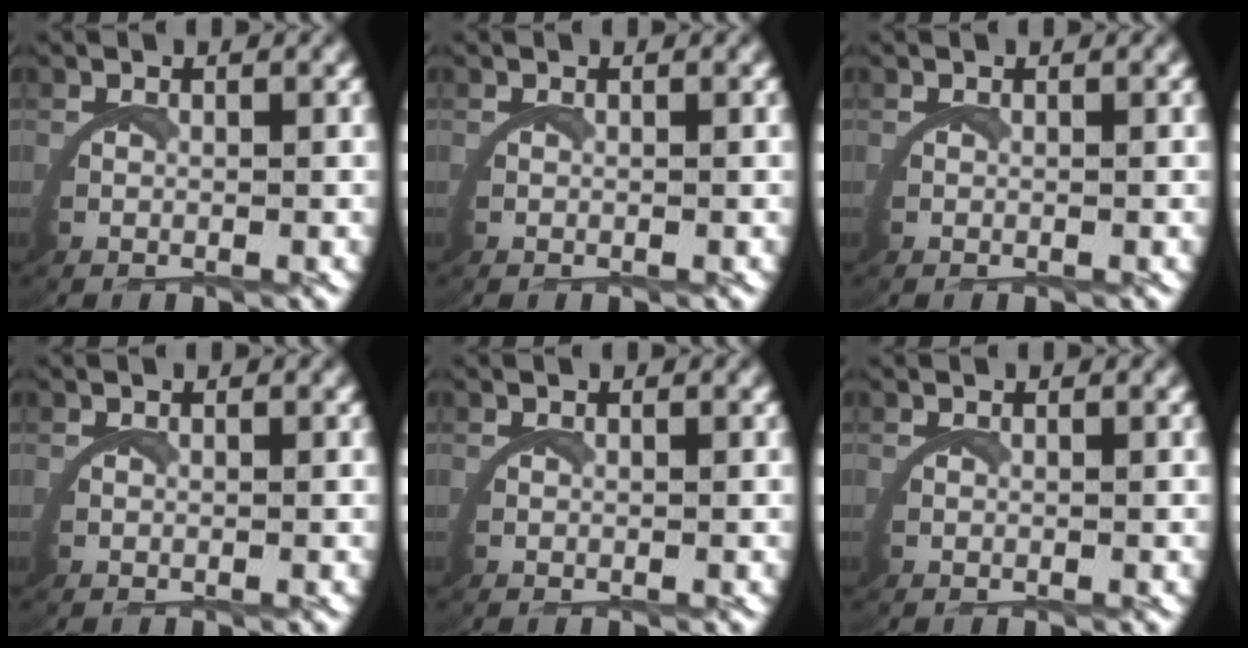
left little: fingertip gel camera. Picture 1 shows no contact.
{"total": 0.0}
{"total": 0.0}
{"total": 0.0}
{"total": 0.0}
{"total": 0.0}